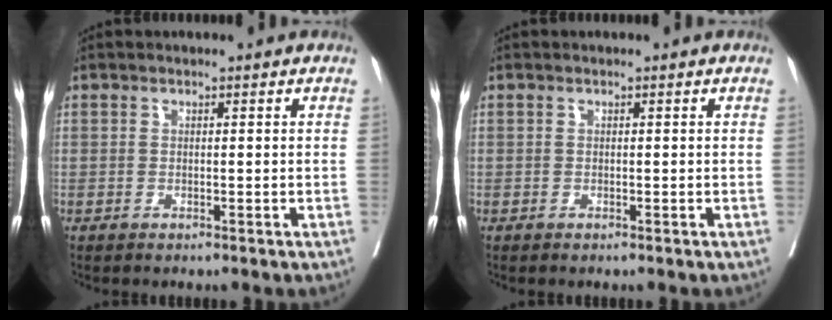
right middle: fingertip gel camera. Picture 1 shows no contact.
{"total": 0.0}